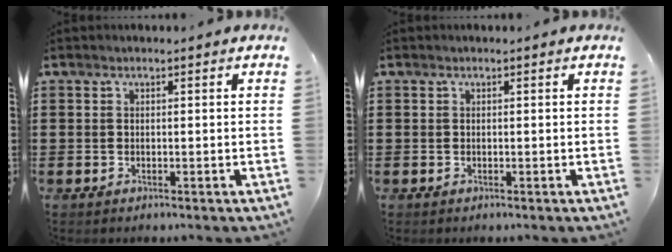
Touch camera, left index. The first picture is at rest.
{"total": 0.0}